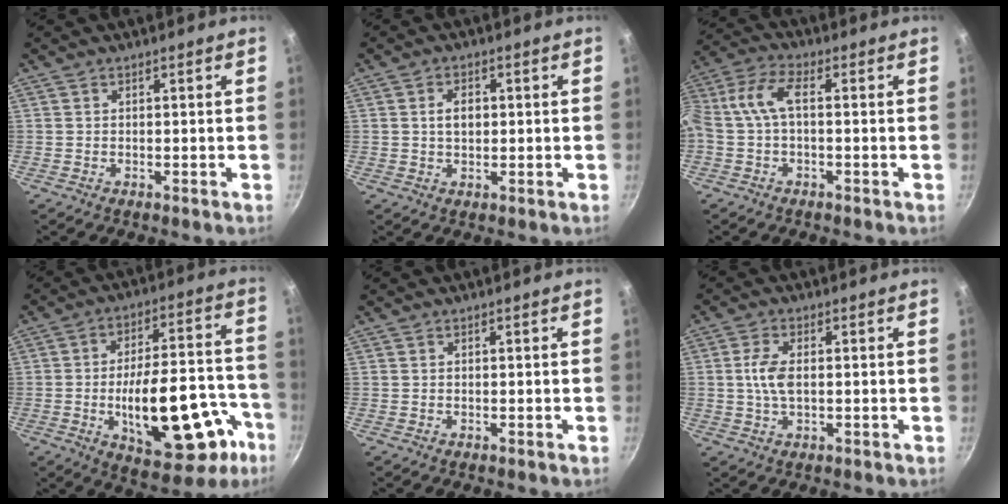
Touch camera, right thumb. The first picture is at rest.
{"total": 3.5, "force": [0.4, 2.4, 2.5], "torque": [-0.028, 0.005, 0.007]}
{"total": 7.8, "force": [-0.5, 3.8, 6.8], "torque": [-0.163, 0.030, -0.021]}
{"total": 24.5, "force": [-8.5, 11.4, 20.0], "torque": [-0.247, 0.048, -0.104]}
{"total": 0.0}
{"total": 5.0, "force": [0.3, 2.4, 4.3], "torque": [-0.090, 0.005, 0.003]}